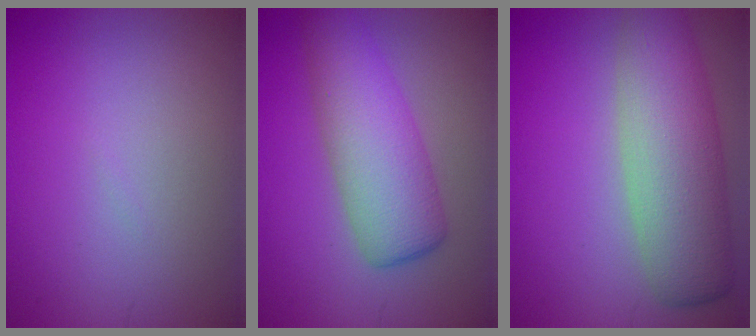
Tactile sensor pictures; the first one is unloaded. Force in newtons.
{"total": 6.6, "press": 6.6, "slide": 0.1}
{"total": 8.3, "press": 8.3, "slide": 0.2}